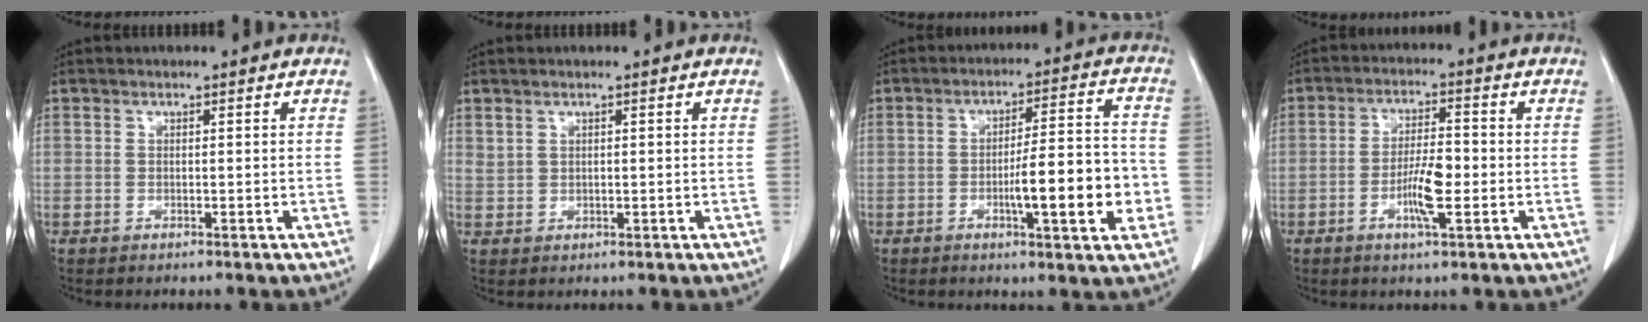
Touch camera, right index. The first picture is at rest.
{"total": 1.1, "force": [0.9, 0.4, 0.6], "torque": [-0.014, 0.000, 0.021]}
{"total": 11.6, "force": [-3.0, 1.4, 11.2], "torque": [-0.168, 0.007, -0.043]}
{"total": 6.3, "force": [-1.8, 1.1, 5.9], "torque": [-0.113, -0.001, -0.032]}